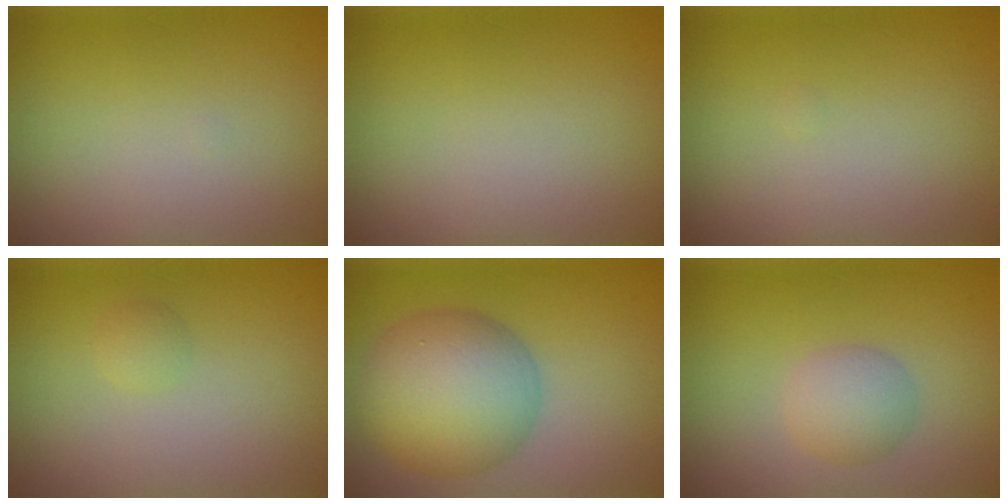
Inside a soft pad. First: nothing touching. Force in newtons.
{"total": 0.0}
{"total": 0.0}
{"total": 0.9, "press": 0.8, "slide": 0.1}
{"total": 9.2, "press": 9.2, "slide": 0.2}
{"total": 2.7, "press": 2.7, "slide": 0.1}